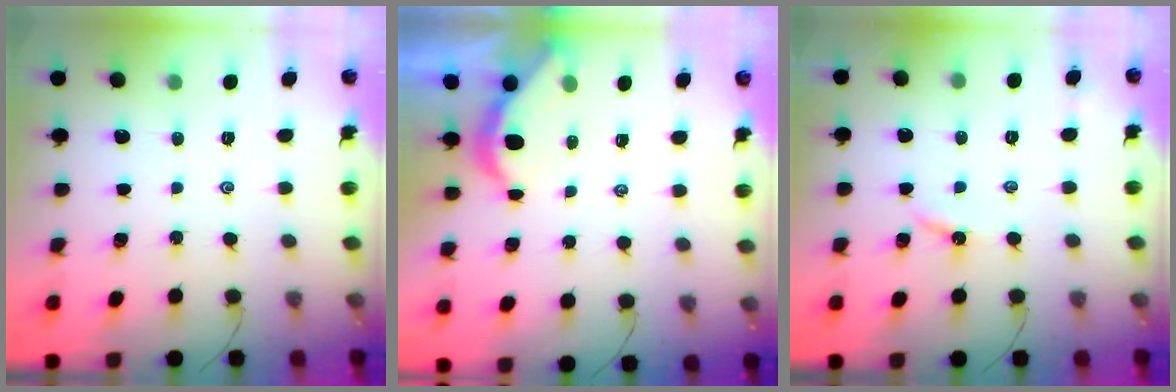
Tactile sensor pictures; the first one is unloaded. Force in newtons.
{"total": 2.9, "press": 2.9, "slide": 0.2}
{"total": 4.9, "press": 4.9, "slide": 0.6}